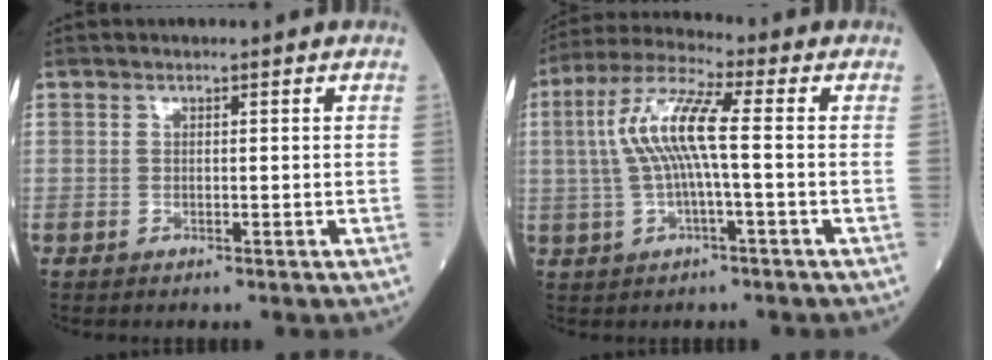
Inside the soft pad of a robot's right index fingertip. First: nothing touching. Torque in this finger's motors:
{"motor_torque": [1.49, 0.15, 0.89, 0.21]}